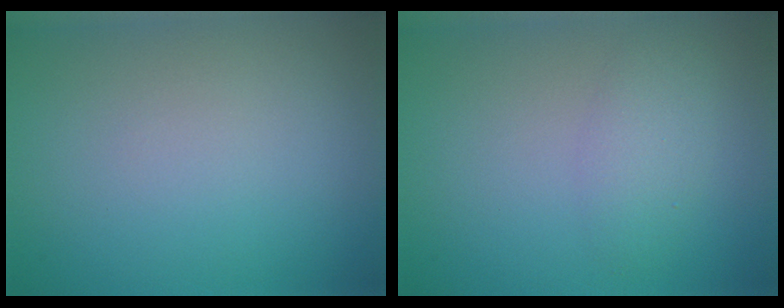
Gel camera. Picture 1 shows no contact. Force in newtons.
{"total": 2.2, "press": 2.2, "slide": 0.1}